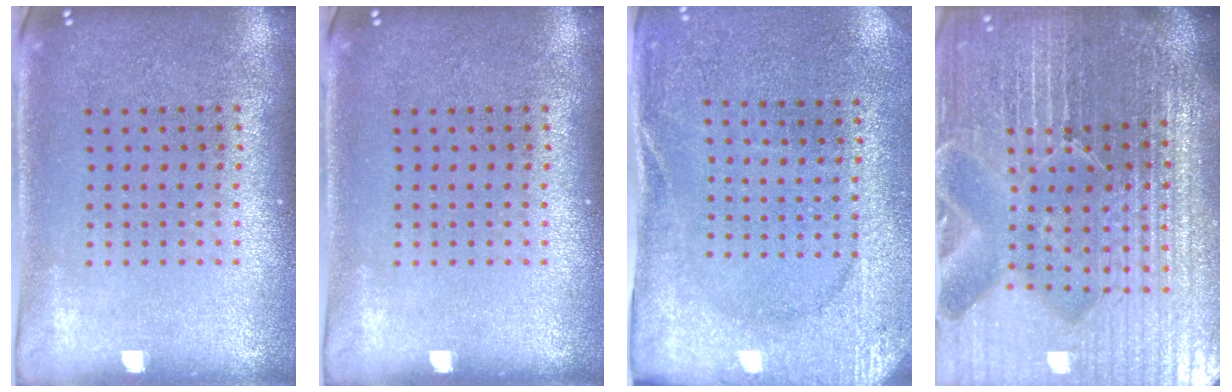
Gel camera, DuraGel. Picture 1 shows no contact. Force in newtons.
{"total": 0.0}
{"total": 2.6, "press": 2.5, "slide": 0.6}
{"total": 7.1, "press": 6.2, "slide": 3.4}